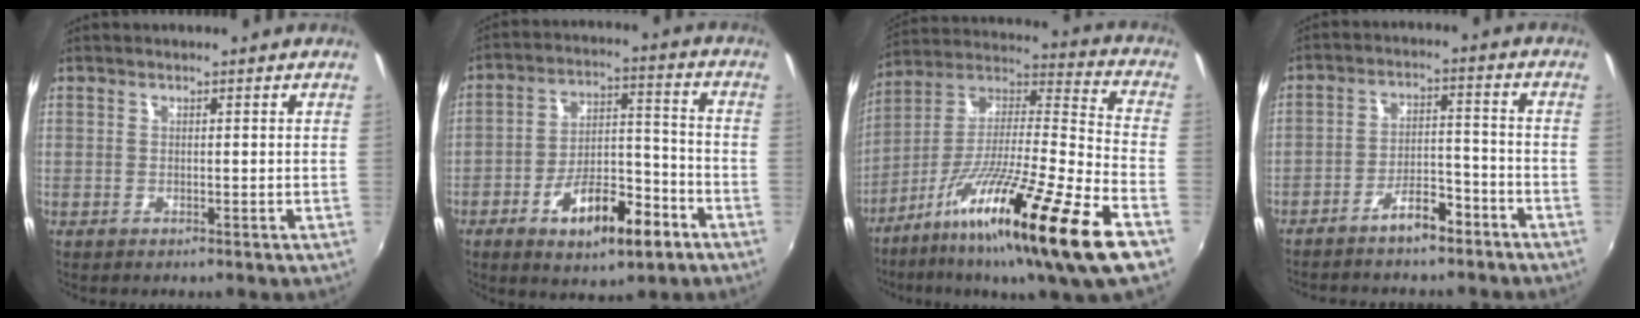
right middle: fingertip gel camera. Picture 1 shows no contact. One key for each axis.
{"total": 13.1, "fx": -6.9, "fy": 5.4, "fz": 9.8, "tx": -0.171, "ty": 0.016, "tz": -0.102}
{"total": 24.6, "fx": -13.6, "fy": 1.0, "fz": 20.5, "tx": -0.332, "ty": -0.033, "tz": -0.237}
{"total": 7.6, "fx": -6.1, "fy": 2.7, "fz": 3.7, "tx": -0.078, "ty": 0.025, "tz": -0.090}